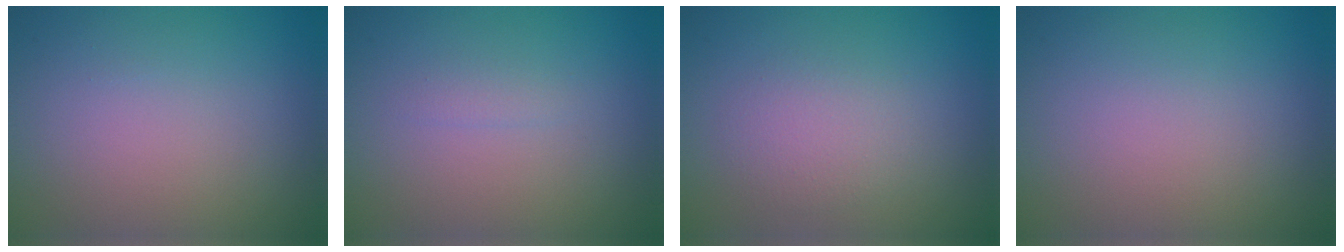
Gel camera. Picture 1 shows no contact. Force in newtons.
{"total": 0.7, "press": 0.7, "slide": 0.0}
{"total": 2.3, "press": 2.3, "slide": 0.1}
{"total": 0.0}